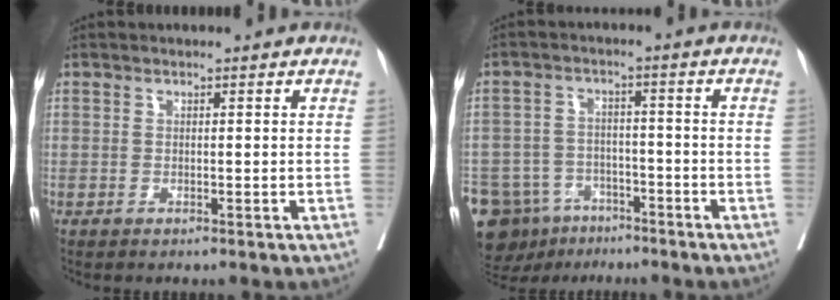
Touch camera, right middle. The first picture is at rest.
{"total": 15.1, "force": [-10.1, 9.7, 5.7], "torque": [-0.147, 0.001, -0.149]}